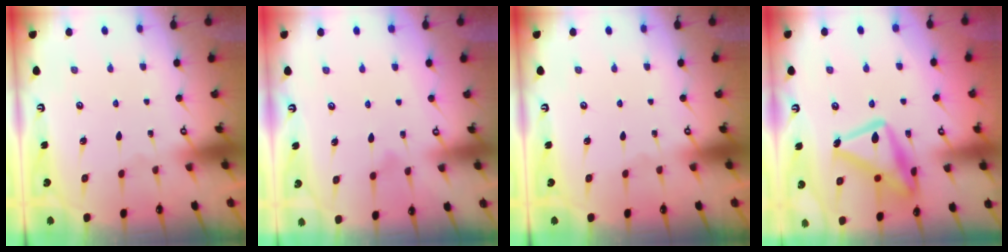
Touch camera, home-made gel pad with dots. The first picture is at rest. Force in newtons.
{"total": 6.0, "press": 6.0, "slide": 0.3}
{"total": 0.0}
{"total": 19.3, "press": 19.3, "slide": 1.5}